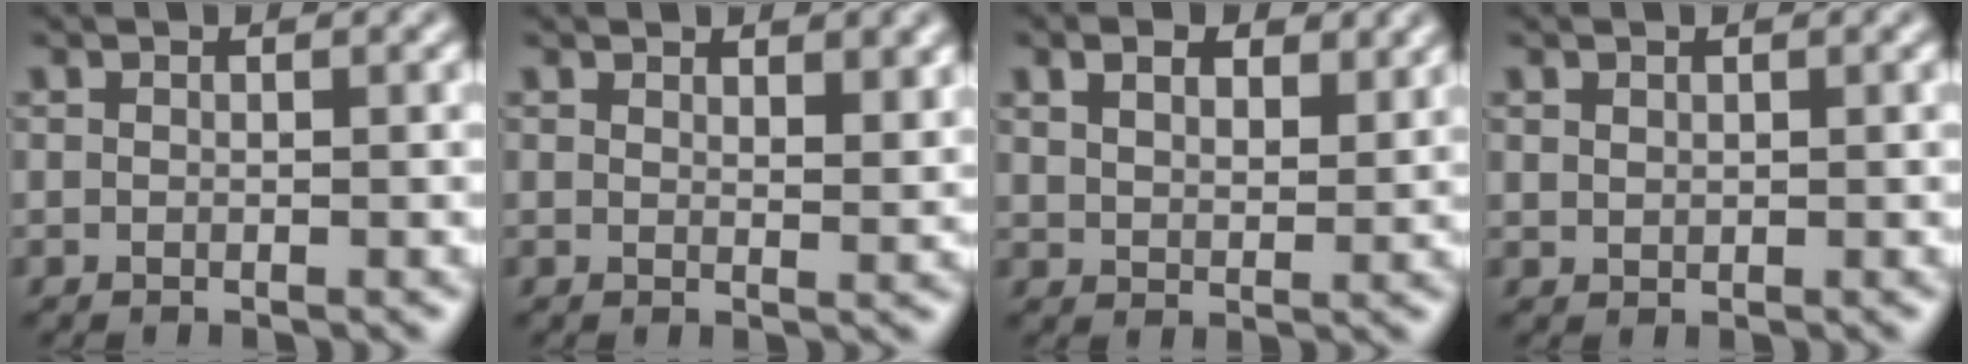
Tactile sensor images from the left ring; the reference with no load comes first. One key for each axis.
{"total": 2.2, "fx": 1.7, "fy": 0.6, "fz": 1.2, "tx": -0.014, "ty": -0.005, "tz": 0.030}
{"total": 3.8, "fx": 2.3, "fy": 2.2, "fz": 2.1, "tx": -0.039, "ty": -0.001, "tz": 0.041}
{"total": 0.7, "fx": 0.5, "fy": 0.5, "fz": 0.2, "tx": -0.004, "ty": -0.002, "tz": 0.014}